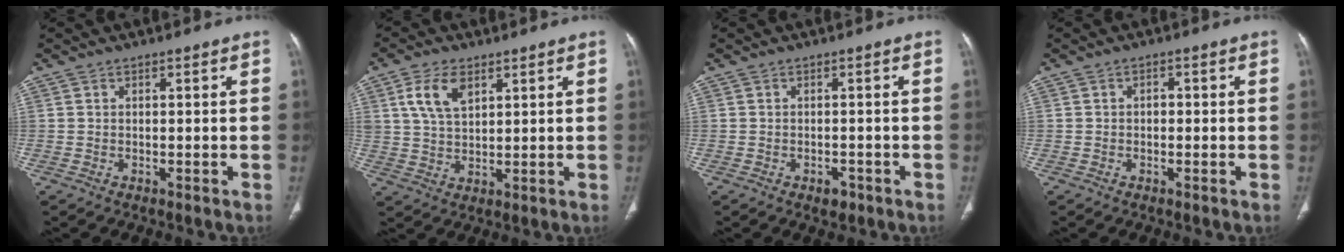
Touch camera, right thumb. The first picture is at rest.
{"total": 7.5, "force": [3.3, 4.2, 5.2], "torque": [-0.092, -0.011, 0.067]}
{"total": 2.1, "force": [-1.3, 1.4, 1.1], "torque": [-0.006, 0.005, -0.014]}
{"total": 1.4, "force": [-0.2, 1.1, 0.9], "torque": [-0.003, 0.007, -0.007]}